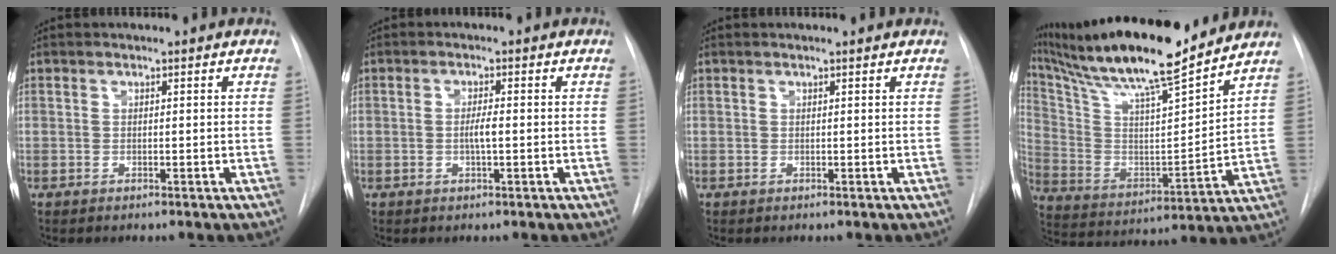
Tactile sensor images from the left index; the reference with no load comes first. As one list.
[{"total": 1.9, "force": [-0.2, 0.1, 1.9], "torque": [-0.037, 0.000, -0.003]}, {"total": 1.9, "force": [1.9, 0.0, 0.2], "torque": [-0.010, 0.008, 0.020]}, {"total": 22.7, "force": [19.1, 1.6, 12.1], "torque": [-0.227, 0.004, 0.322]}]